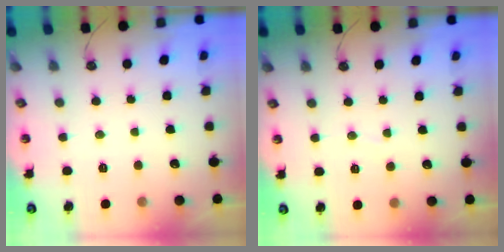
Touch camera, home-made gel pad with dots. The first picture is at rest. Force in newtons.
{"total": 2.3, "press": 2.3, "slide": 0.2}